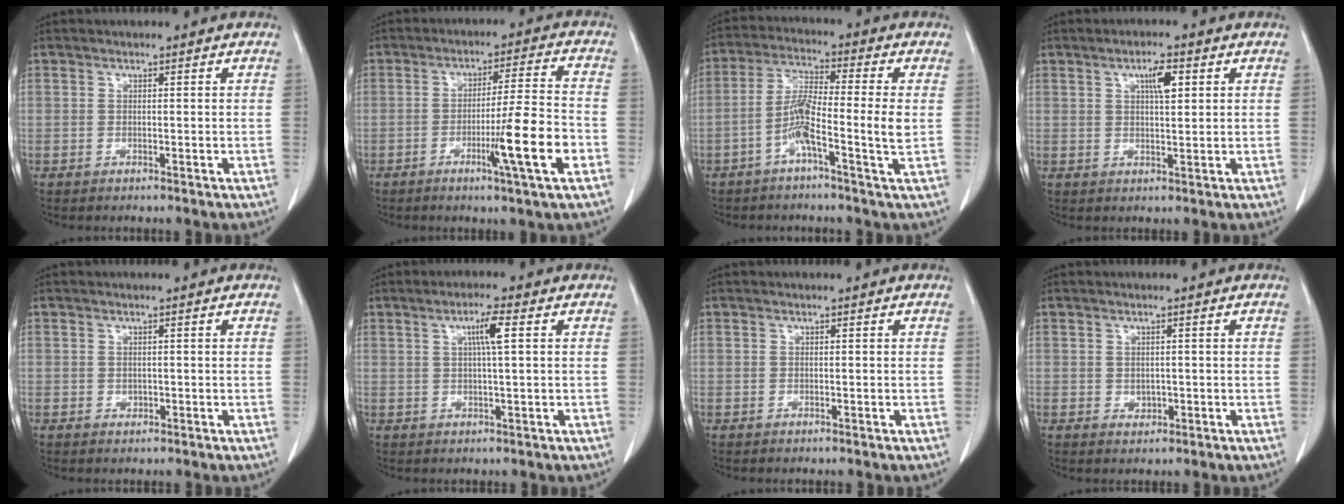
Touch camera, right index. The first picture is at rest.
{"total": 10.5, "force": [-3.8, -0.9, 9.8], "torque": [-0.151, -0.013, -0.063]}
{"total": 8.3, "force": [-2.3, -0.4, 8.0], "torque": [-0.158, 0.009, -0.049]}
{"total": 3.9, "force": [1.5, 0.9, 3.5], "torque": [-0.061, 0.001, 0.026]}
{"total": 0.6, "force": [-0.1, 0.5, 0.3], "torque": [-0.004, 0.001, 0.000]}
{"total": 4.0, "force": [1.1, -0.2, 3.8], "torque": [-0.068, 0.002, 0.018]}
{"total": 0.0}
{"total": 1.2, "force": [-0.1, 1.0, 0.6], "torque": [-0.011, 0.000, 0.003]}